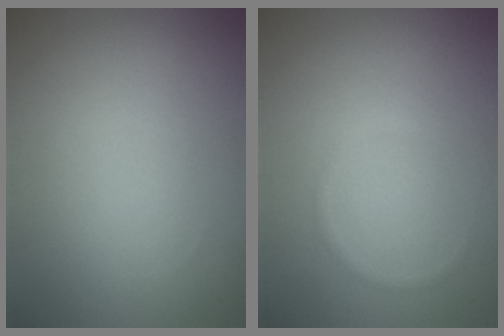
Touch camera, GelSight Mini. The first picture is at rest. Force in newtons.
{"total": 0.7, "press": 0.7, "slide": 0.0}